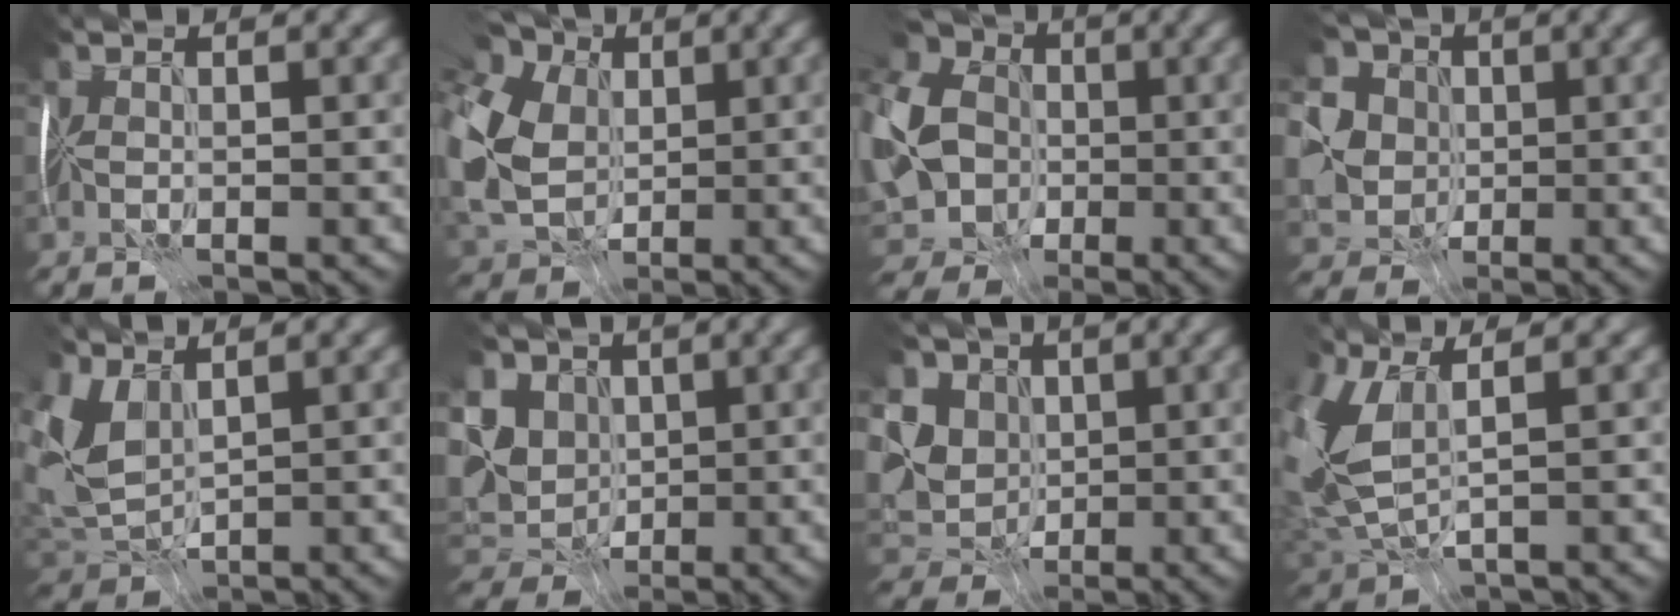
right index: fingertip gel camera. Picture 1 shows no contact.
{"total": 12.4, "force": [1.7, 9.2, 8.2], "torque": [-0.188, 0.017, 0.024]}
{"total": 14.1, "force": [-1.5, 11.2, 8.4], "torque": [-0.195, -0.006, -0.033]}
{"total": 5.4, "force": [-0.1, 4.7, 2.6], "torque": [-0.065, 0.005, -0.008]}
{"total": 3.7, "force": [0.9, 2.4, 2.7], "torque": [-0.072, -0.007, 0.020]}
{"total": 10.1, "force": [1.1, 8.4, 5.5], "torque": [-0.114, 0.008, 0.007]}
{"total": 10.3, "force": [2.1, 8.7, 5.2], "torque": [-0.109, 0.021, 0.013]}
{"total": 7.8, "force": [0.2, 4.0, 6.7], "torque": [-0.185, -0.010, 0.010]}